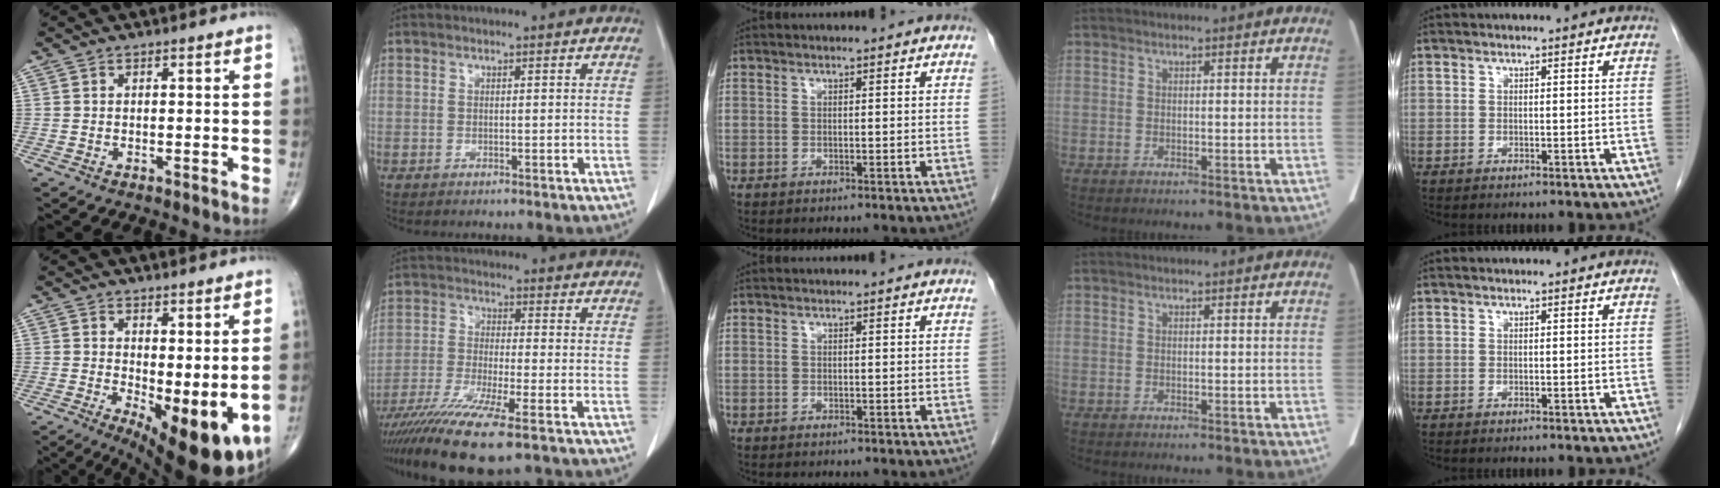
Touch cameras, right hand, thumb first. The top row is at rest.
{"thumb": {"total": 13.6, "force": [-1.9, 5.0, 12.5], "torque": [-0.176, -0.029, -0.011]}, "index": {"total": 12.9, "force": [-9.1, 0.4, 9.1], "torque": [-0.172, -0.031, -0.159]}}